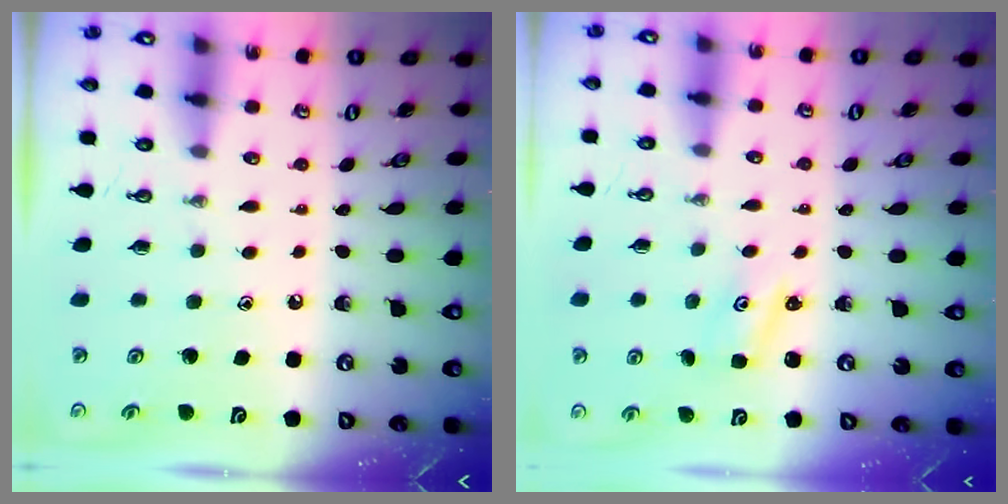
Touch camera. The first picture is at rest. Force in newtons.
{"total": 1.4, "press": 1.4, "slide": 0.2}